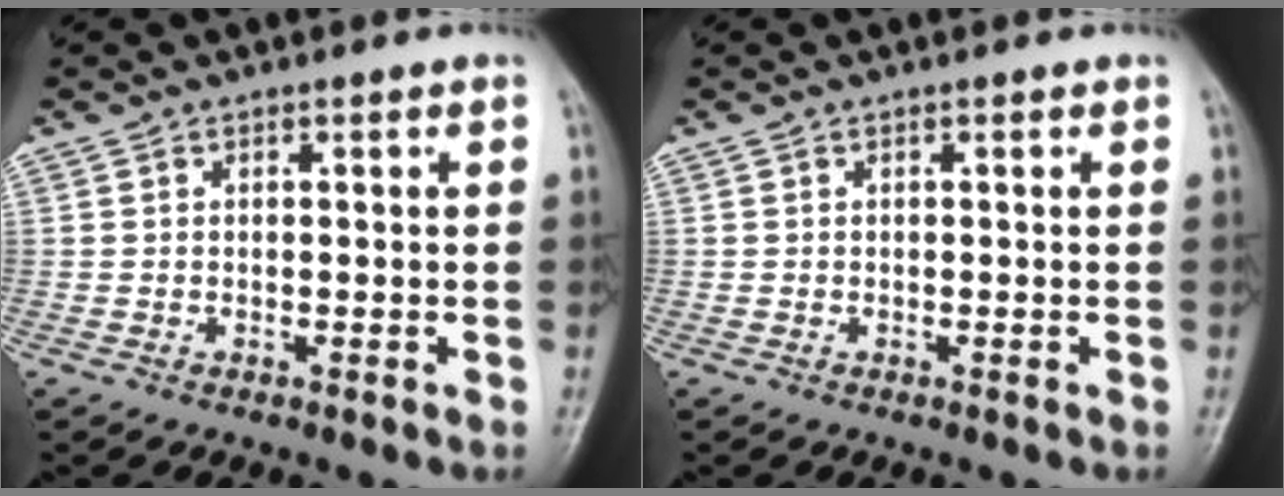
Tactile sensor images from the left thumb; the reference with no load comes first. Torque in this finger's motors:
{"motor_torque": [0.01, -0.01, -0.06, -0.07, 0.00]}